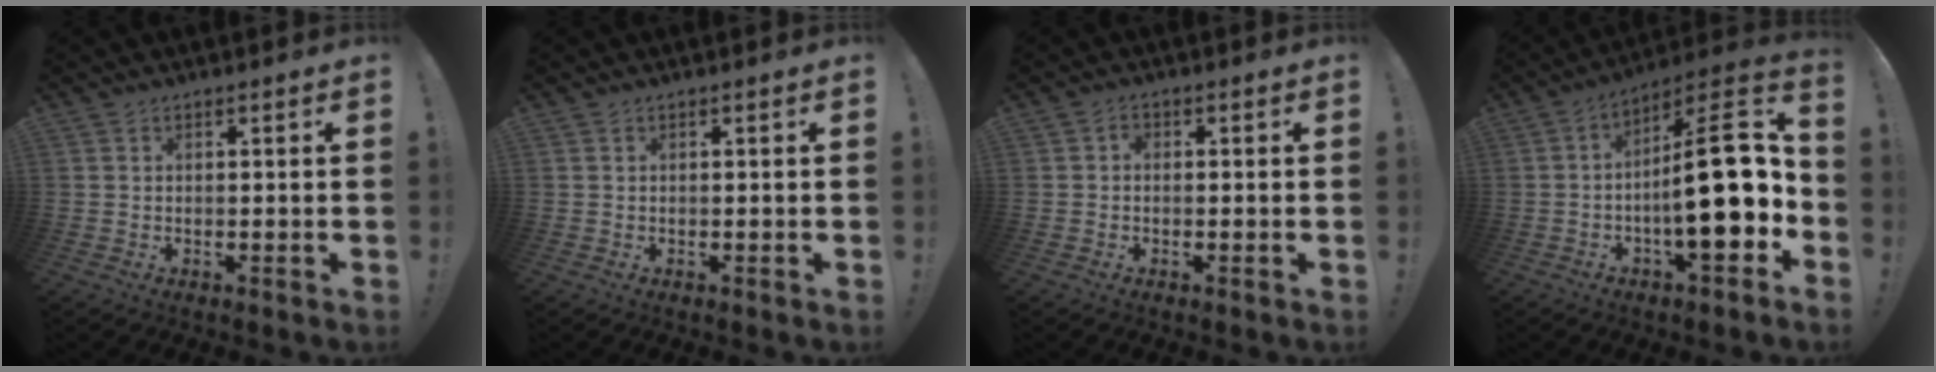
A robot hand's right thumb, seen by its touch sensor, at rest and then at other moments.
{"total": 0.0}
{"total": 1.3, "force": [-0.4, 1.0, 0.7], "torque": [-0.016, 0.008, -0.009]}
{"total": 22.9, "force": [-2.6, 7.3, 21.6], "torque": [-0.337, 0.015, -0.041]}